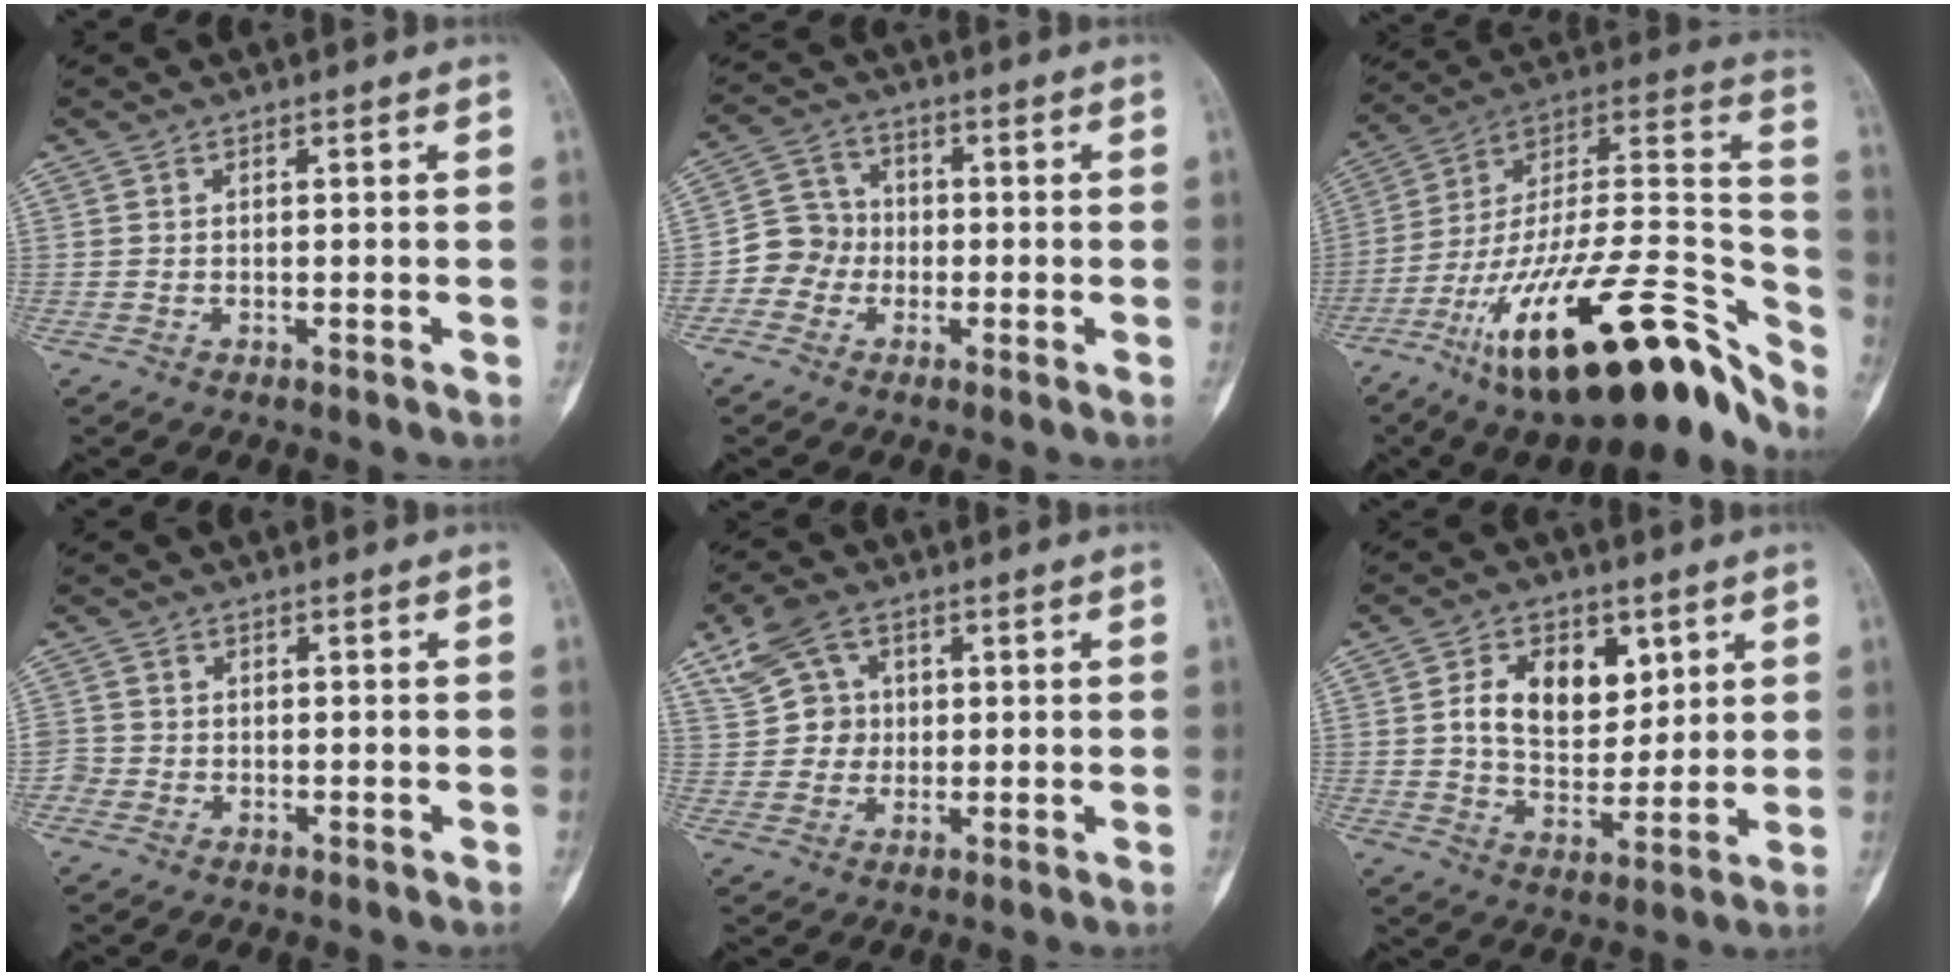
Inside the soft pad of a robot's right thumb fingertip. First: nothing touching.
{"total": 6.6, "force": [-1.7, 6.2, 1.4], "torque": [0.007, 0.021, -0.043]}
{"total": 35.0, "force": [-20.2, 12.0, 25.9], "torque": [-0.331, 0.090, -0.329]}
{"total": 2.2, "force": [-0.6, 2.2, 0.2], "torque": [0.010, 0.008, -0.014]}
{"total": 8.3, "force": [3.3, 6.7, 3.8], "torque": [-0.050, 0.003, 0.060]}
{"total": 12.2, "force": [3.7, 8.2, 8.3], "torque": [-0.094, -0.013, 0.070]}